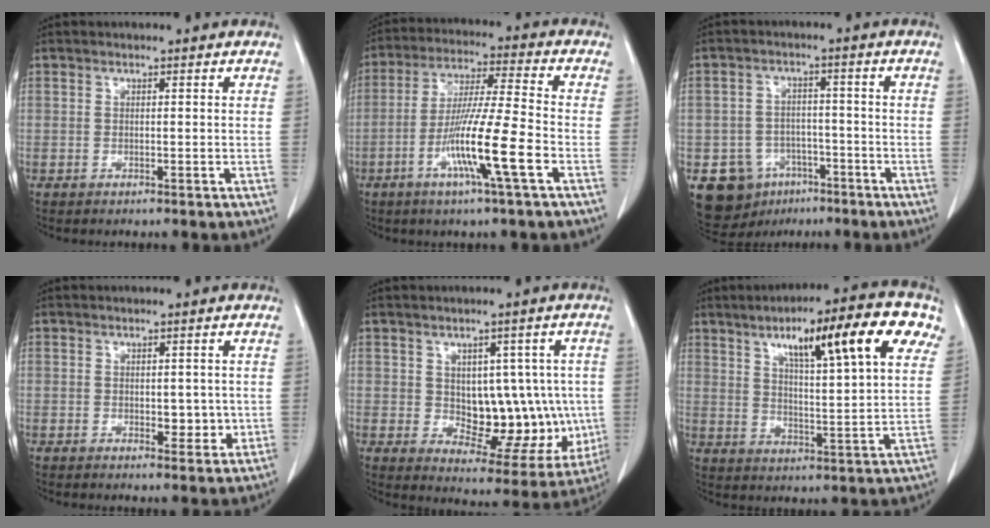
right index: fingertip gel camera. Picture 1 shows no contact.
{"total": 12.5, "force": [-4.7, -0.7, 11.5], "torque": [-0.220, -0.013, -0.091]}
{"total": 9.7, "force": [-4.9, 7.9, 2.6], "torque": [-0.052, 0.016, -0.066]}
{"total": 3.7, "force": [-0.4, 2.1, 3.0], "torque": [-0.030, -0.003, 0.003]}
{"total": 13.7, "force": [-0.1, 7.6, 11.4], "torque": [-0.128, 0.013, 0.026]}
{"total": 18.7, "force": [9.1, 2.4, 16.1], "torque": [-0.236, 0.024, 0.133]}